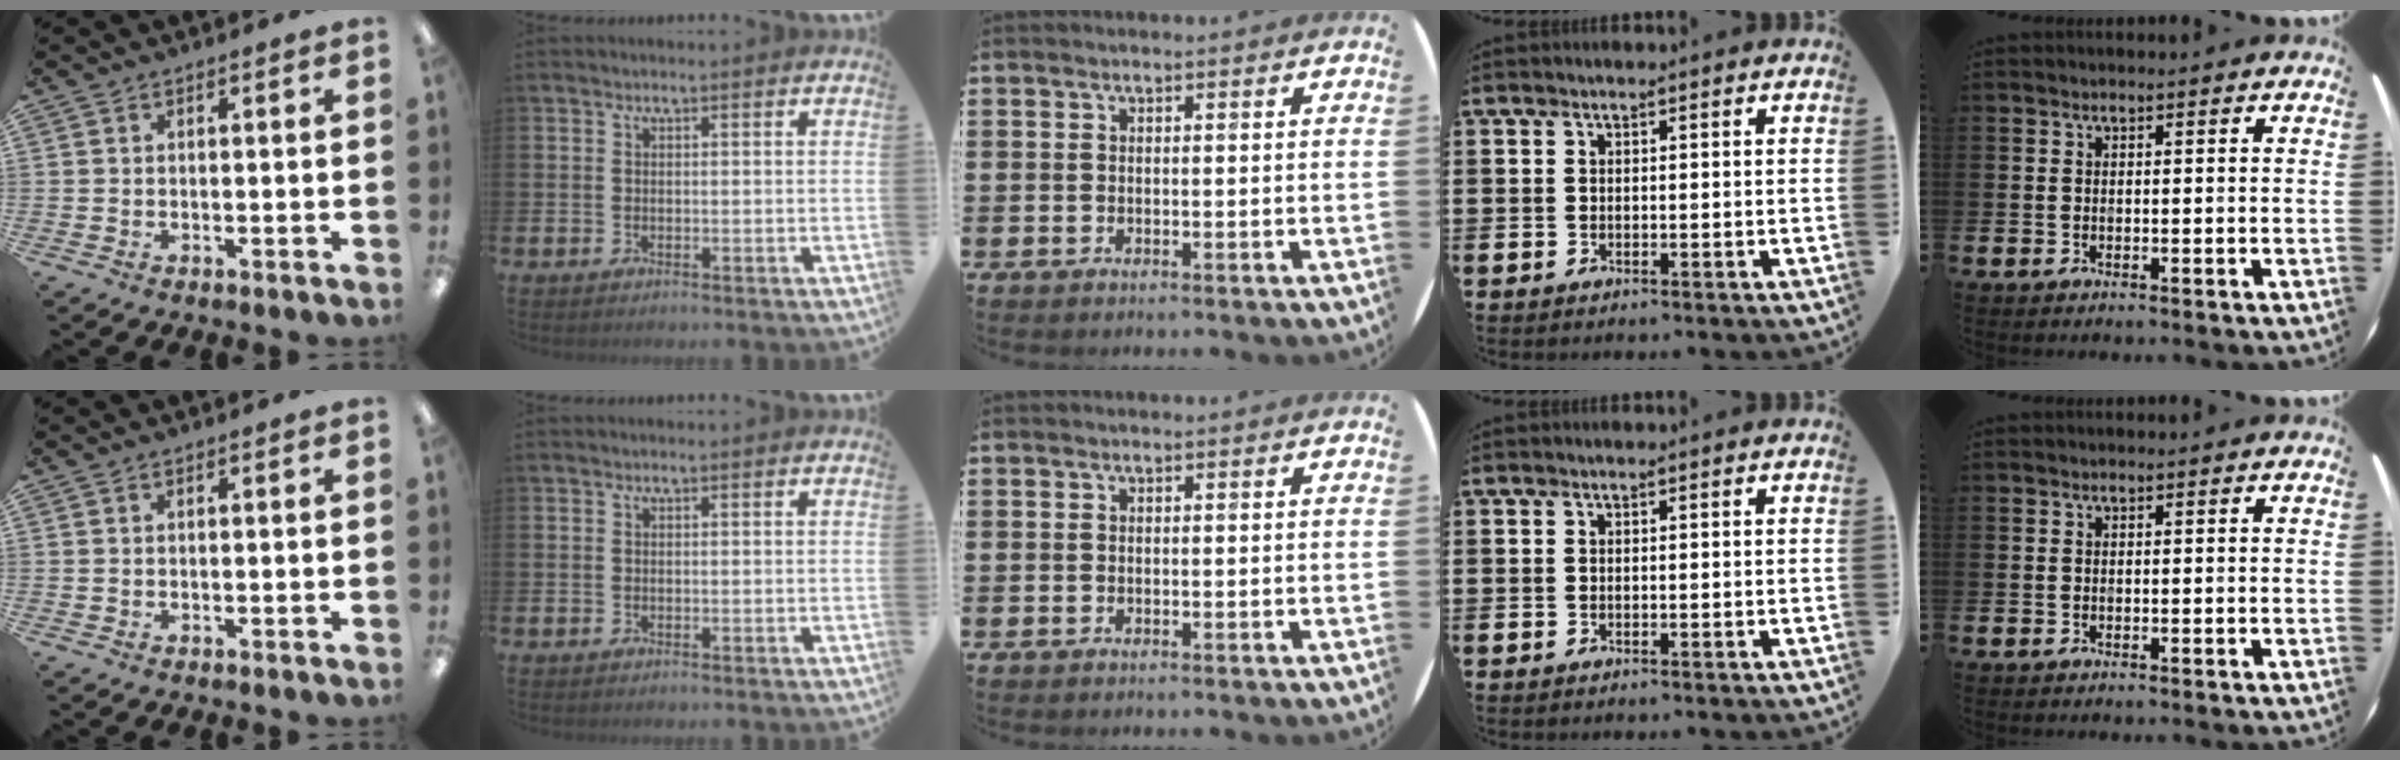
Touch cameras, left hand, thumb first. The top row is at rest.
{}